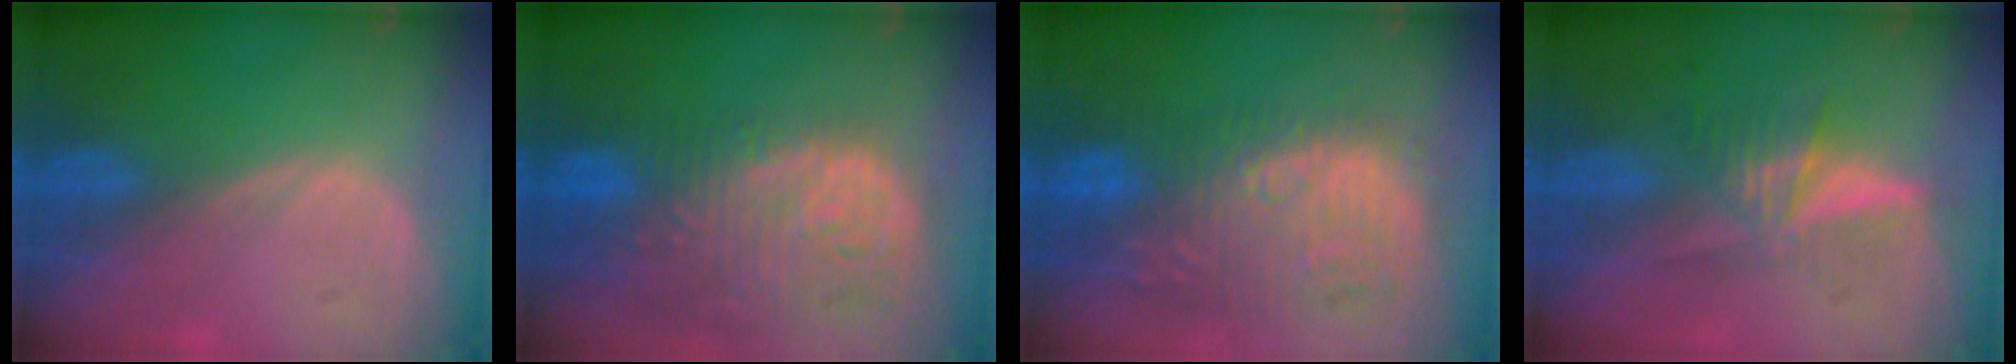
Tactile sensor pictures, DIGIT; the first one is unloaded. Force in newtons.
{"total": 14.4, "press": 11.8, "slide": 8.2}
{"total": 12.1, "press": 11.3, "slide": 4.3}
{"total": 5.2, "press": 5.1, "slide": 1.0}